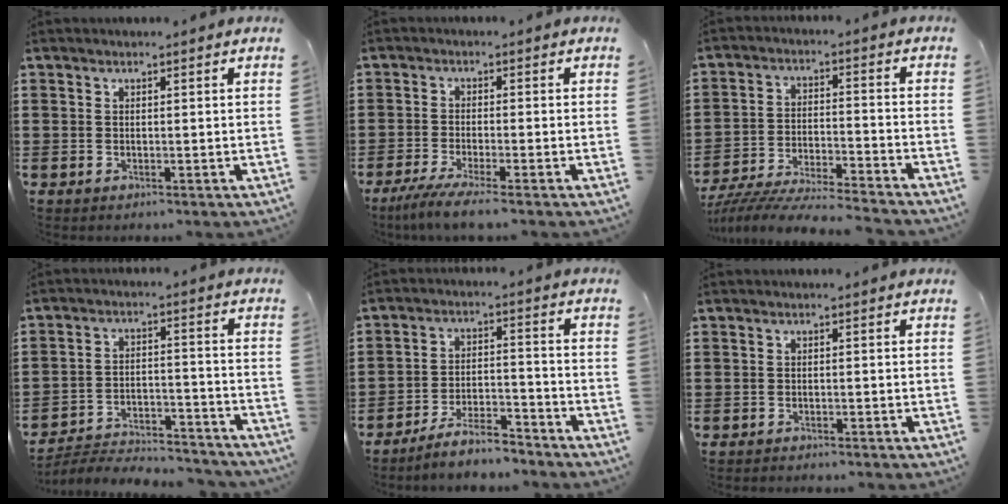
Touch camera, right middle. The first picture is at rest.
{"total": 3.9, "force": [-3.2, -0.4, 2.1], "torque": [-0.057, -0.021, -0.065]}
{"total": 6.8, "force": [-6.6, 0.0, 1.6], "torque": [-0.032, -0.002, -0.130]}
{"total": 5.3, "force": [-5.1, 0.7, 1.0], "torque": [-0.024, 0.006, -0.105]}
{"total": 6.5, "force": [-5.9, 0.8, 2.6], "torque": [-0.053, 0.001, -0.114]}
{"total": 0.8, "force": [-0.8, 0.0, -0.1], "torque": [-0.001, 0.000, -0.017]}